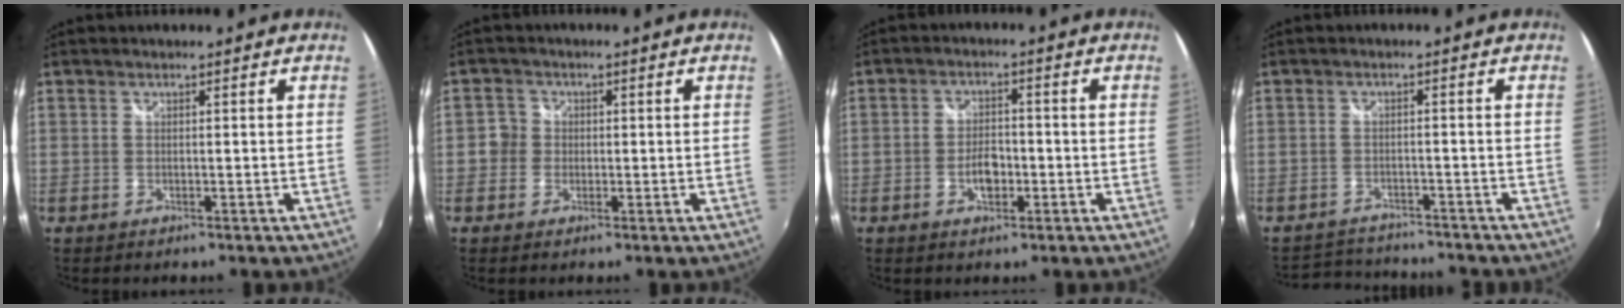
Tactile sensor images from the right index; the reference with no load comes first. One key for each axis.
{"total": 3.1, "fx": -0.9, "fy": 2.9, "fz": 0.5, "tx": -0.001, "ty": 0.011, "tz": -0.019}
{"total": 4.5, "fx": -1.6, "fy": 2.5, "fz": 3.3, "tx": -0.065, "ty": 0.003, "tz": -0.026}
{"total": 7.3, "fx": -7.0, "fy": 2.0, "fz": 1.2, "tx": -0.040, "ty": 0.005, "tz": -0.107}